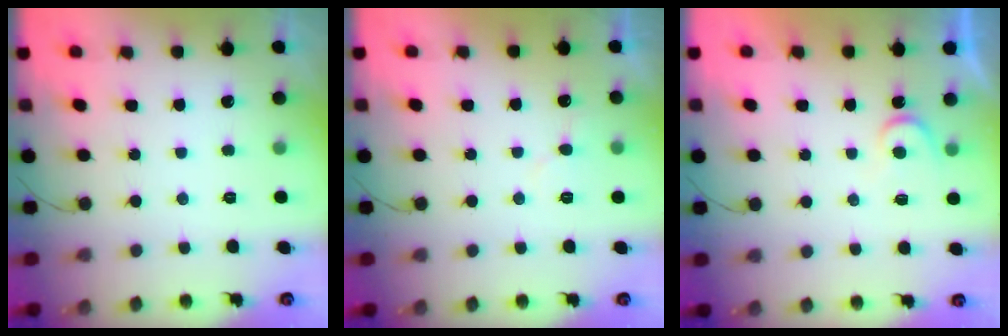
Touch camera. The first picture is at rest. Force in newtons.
{"total": 5.5, "press": 5.5, "slide": 0.5}
{"total": 4.4, "press": 4.4, "slide": 0.5}